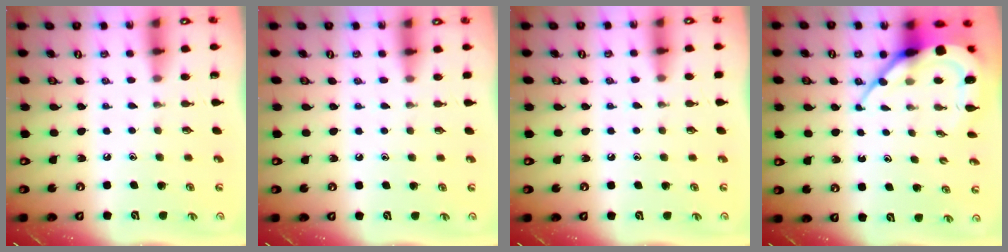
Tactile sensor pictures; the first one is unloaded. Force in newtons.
{"total": 2.9, "press": 2.9, "slide": 0.5}
{"total": 3.0, "press": 3.0, "slide": 0.5}
{"total": 10.5, "press": 10.5, "slide": 0.9}